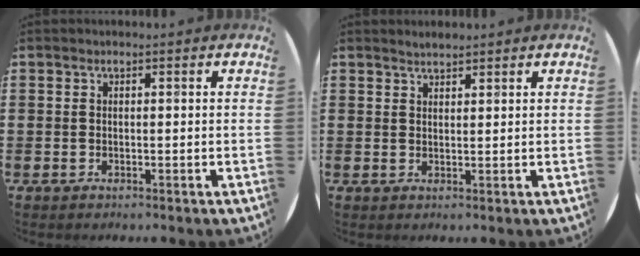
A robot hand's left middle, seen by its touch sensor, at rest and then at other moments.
{"total": 1.5, "force": [1.5, 0.2, 0.1], "torque": [-0.002, 0.004, 0.028]}